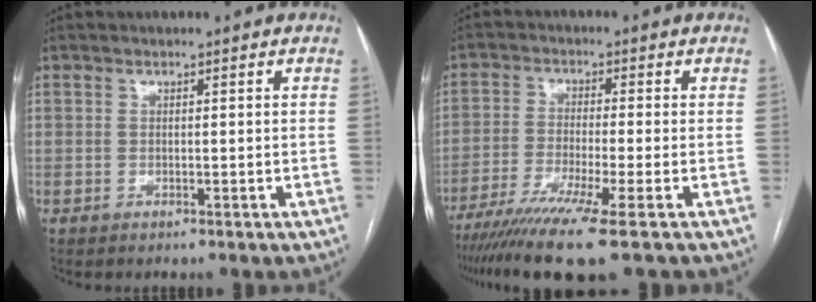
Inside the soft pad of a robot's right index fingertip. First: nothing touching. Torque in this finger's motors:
{"motor_torque": [1.40, -0.74, 0.45, 0.17]}